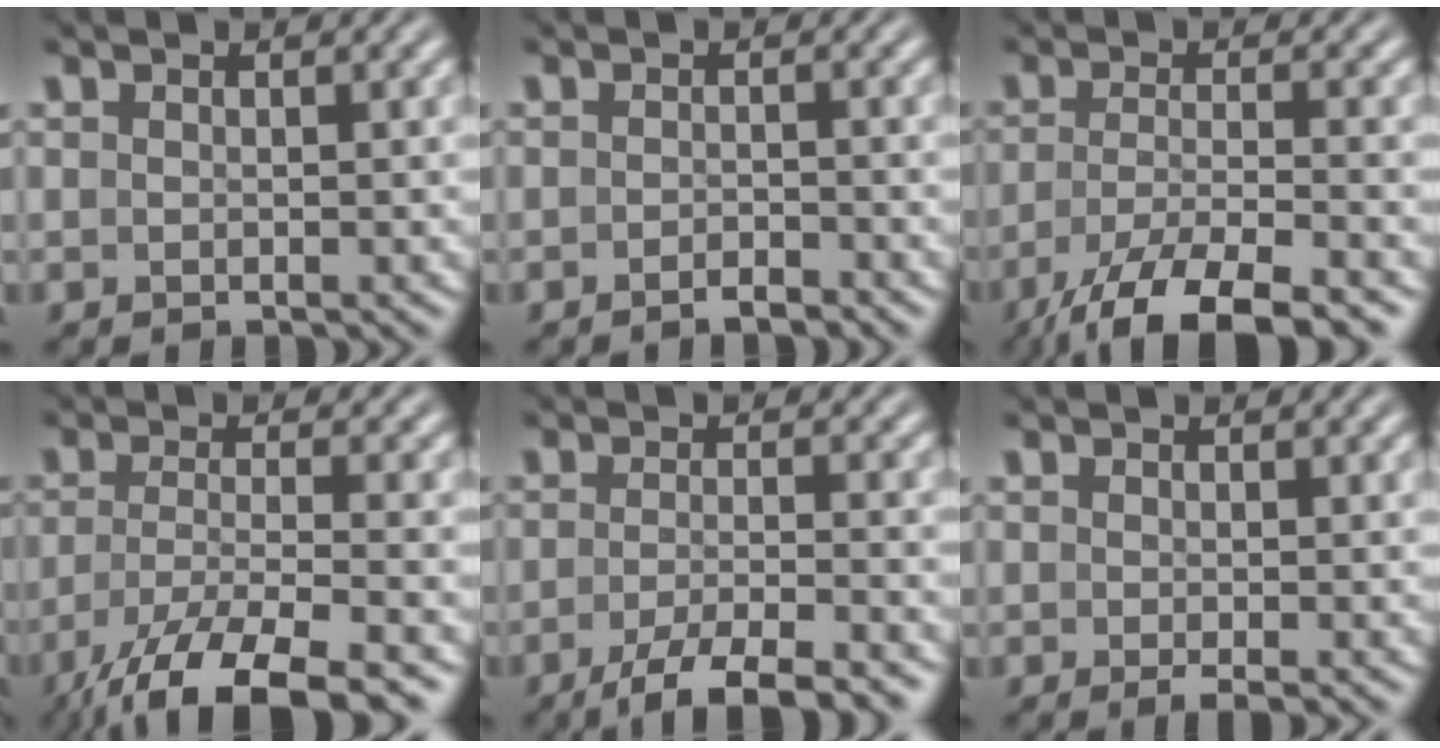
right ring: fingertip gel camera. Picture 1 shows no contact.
{"total": 1.6, "force": [-1.5, -0.3, 0.3], "torque": [-0.005, -0.001, -0.025]}
{"total": 8.1, "force": [-5.6, 2.5, 5.3], "torque": [-0.096, -0.033, -0.064]}
{"total": 9.1, "force": [-5.7, 3.1, 6.3], "torque": [-0.121, -0.043, -0.060]}
{"total": 6.3, "force": [-4.9, 1.3, 3.7], "torque": [-0.057, -0.018, -0.068]}
{"total": 1.3, "force": [-0.7, 0.1, 1.1], "torque": [-0.011, -0.004, -0.009]}